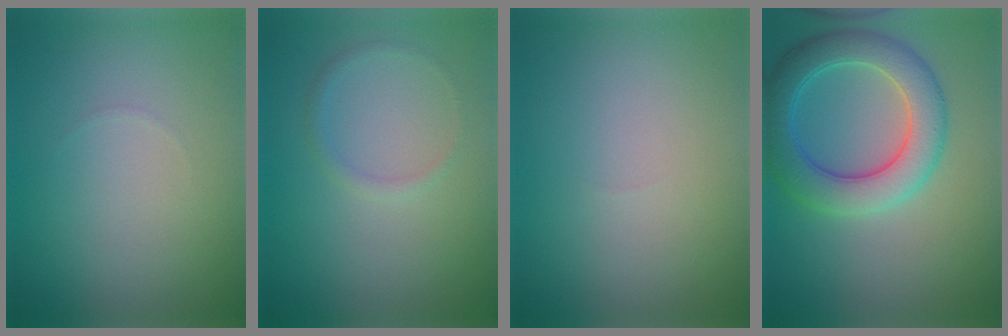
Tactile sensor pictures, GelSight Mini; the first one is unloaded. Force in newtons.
{"total": 0.9, "press": 0.9, "slide": 0.1}
{"total": 0.0}
{"total": 6.2, "press": 6.2, "slide": 0.1}